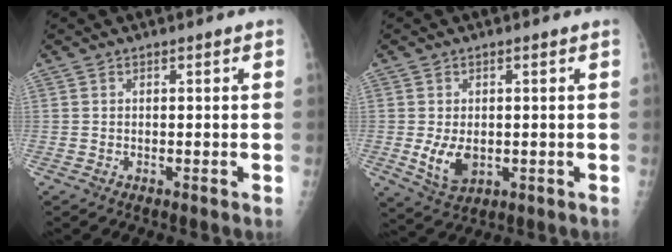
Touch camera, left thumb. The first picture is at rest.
{"total": 5.9, "force": [-0.6, 3.8, 4.4], "torque": [-0.073, -0.013, 0.001]}